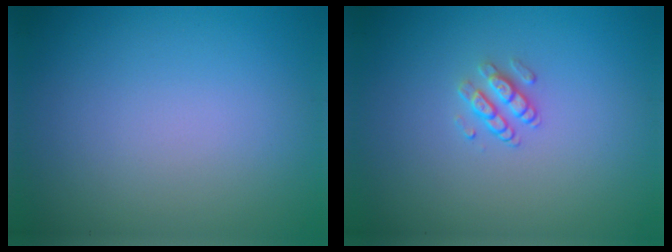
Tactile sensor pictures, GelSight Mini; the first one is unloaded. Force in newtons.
{"total": 1.5, "press": 1.1, "slide": 1.0}